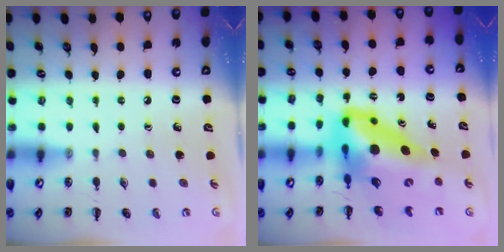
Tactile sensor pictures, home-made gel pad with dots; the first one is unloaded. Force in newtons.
{"total": 15.8, "press": 15.0, "slide": 4.8}